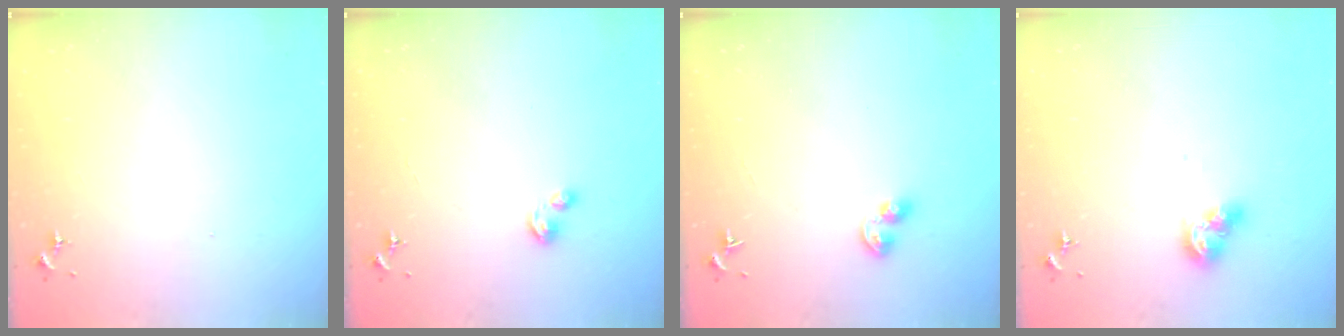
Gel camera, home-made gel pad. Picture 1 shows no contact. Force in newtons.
{"total": 1.9, "press": 1.9, "slide": 0.3}
{"total": 5.7, "press": 5.6, "slide": 0.8}
{"total": 7.7, "press": 7.7, "slide": 0.9}